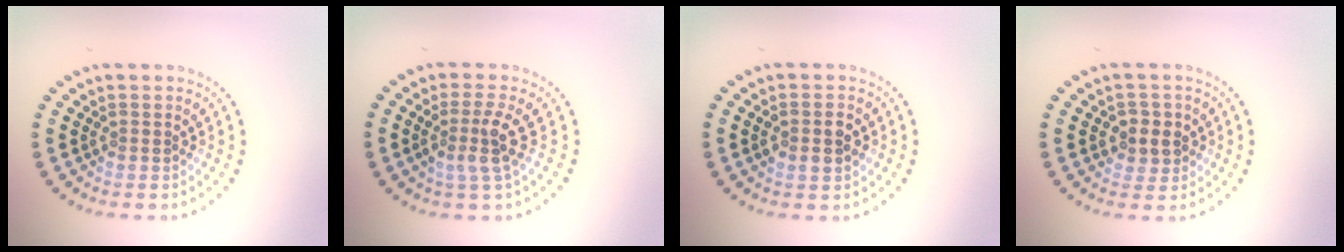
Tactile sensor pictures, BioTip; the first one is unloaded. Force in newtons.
{"total": 2.7, "press": 2.0, "slide": 1.8}
{"total": 2.0, "press": 2.0, "slide": 0.3}
{"total": 2.3, "press": 2.1, "slide": 1.0}